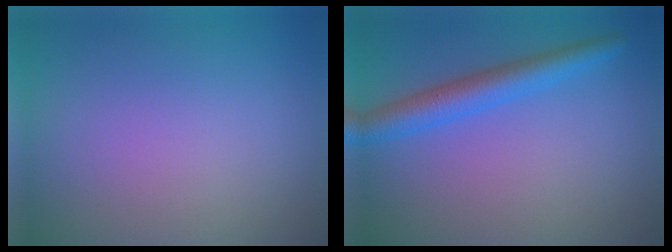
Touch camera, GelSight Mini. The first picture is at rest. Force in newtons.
{"total": 3.4, "press": 3.4, "slide": 0.1}